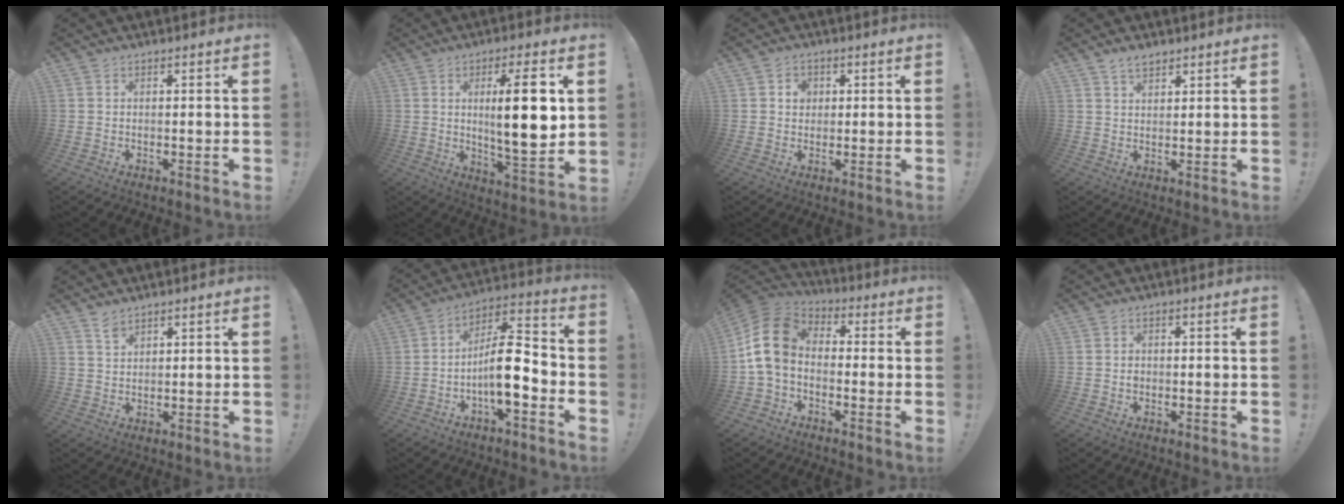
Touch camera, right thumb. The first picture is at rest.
{"total": 14.4, "force": [2.7, 3.2, 13.8], "torque": [-0.210, -0.012, 0.031]}
{"total": 3.5, "force": [0.8, 3.1, 1.3], "torque": [-0.012, -0.003, 0.011]}
{"total": 3.9, "force": [2.9, 2.0, 1.6], "torque": [-0.026, -0.012, 0.054]}
{"total": 3.2, "force": [2.7, 1.4, 1.1], "torque": [-0.011, -0.021, 0.050]}
{"total": 14.5, "force": [-4.1, 5.2, 12.9], "torque": [-0.221, 0.020, -0.065]}
{"total": 14.1, "force": [-0.3, 9.6, 10.3], "torque": [-0.205, 0.017, 0.001]}
{"total": 1.3, "force": [-0.3, 1.1, 0.5], "torque": [-0.014, 0.005, -0.007]}